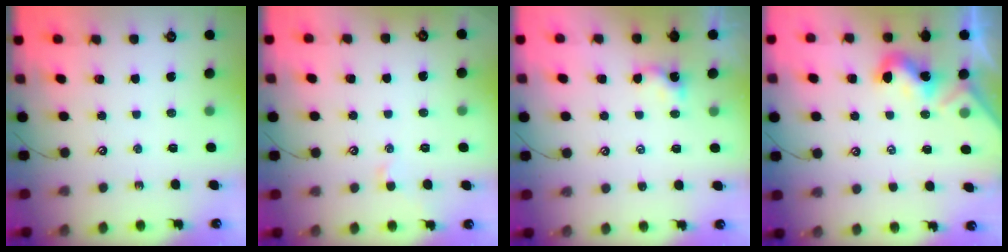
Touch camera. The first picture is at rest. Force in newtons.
{"total": 0.0}
{"total": 0.8, "press": 0.8, "slide": 0.1}
{"total": 1.8, "press": 1.7, "slide": 0.5}